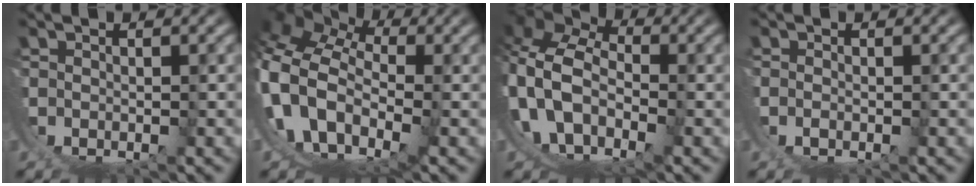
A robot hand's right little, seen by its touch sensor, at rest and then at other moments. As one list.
[{"total": 14.7, "force": [1.8, 12.2, 7.9], "torque": [-0.220, -0.051, 0.027]}, {"total": 16.8, "force": [1.0, 14.7, 8.0], "torque": [-0.246, -0.058, 0.009]}, {"total": 0.7, "force": [0.3, 0.2, 0.6], "torque": [-0.014, 0.000, 0.007]}]